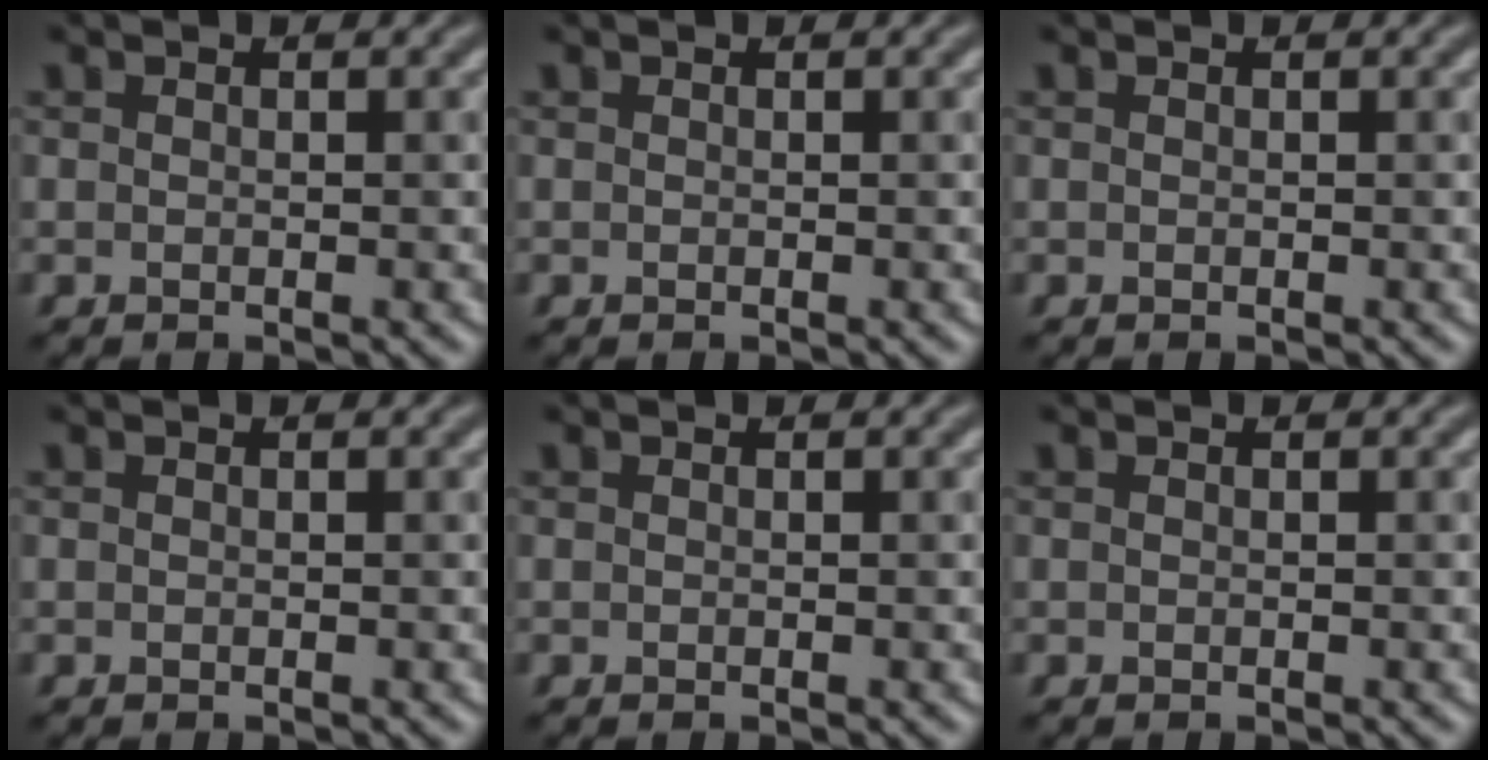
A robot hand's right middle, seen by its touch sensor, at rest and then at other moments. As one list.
[{"total": 0.0}, {"total": 0.0}, {"total": 0.0}, {"total": 0.0}, {"total": 0.0}]